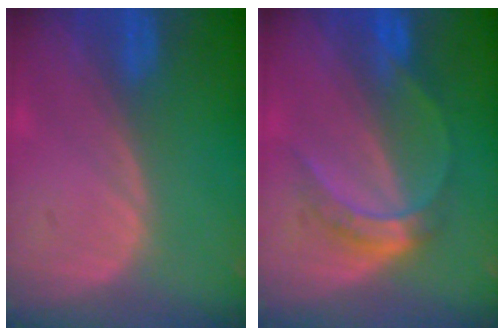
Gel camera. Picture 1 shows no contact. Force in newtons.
{"total": 5.0, "press": 4.8, "slide": 1.5}